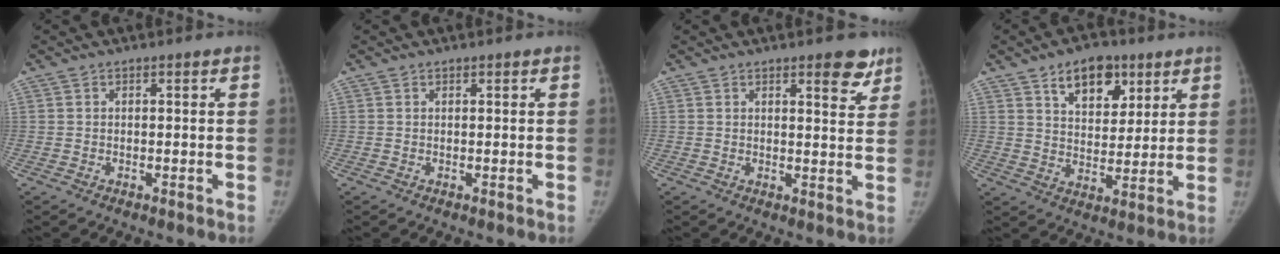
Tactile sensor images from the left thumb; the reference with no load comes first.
{"total": 0.0}
{"total": 5.5, "force": [3.7, 2.0, 3.6], "torque": [-0.023, -0.021, 0.043]}
{"total": 11.1, "force": [6.3, 6.6, 6.4], "torque": [-0.061, -0.031, 0.101]}